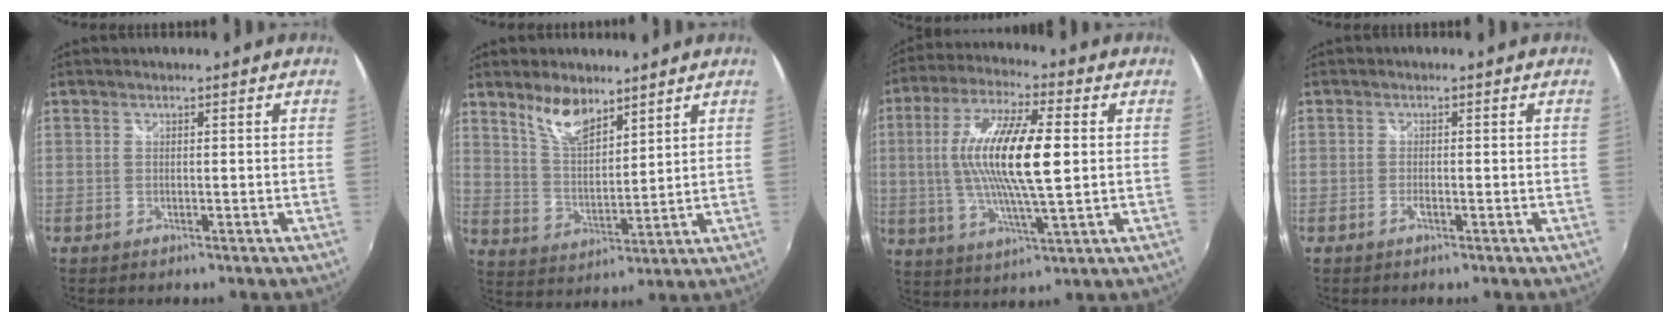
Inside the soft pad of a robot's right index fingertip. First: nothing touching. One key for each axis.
{"total": 8.5, "fx": 6.2, "fy": 3.3, "fz": 4.8, "tx": -0.085, "ty": 0.005, "tz": 0.122}
{"total": 16.6, "fx": 1.4, "fy": 3.5, "fz": 16.1, "tx": -0.305, "ty": 0.003, "tz": 0.022}
{"total": 1.0, "fx": -0.6, "fy": 0.4, "fz": 0.8, "tx": -0.017, "ty": -0.002, "tz": -0.011}